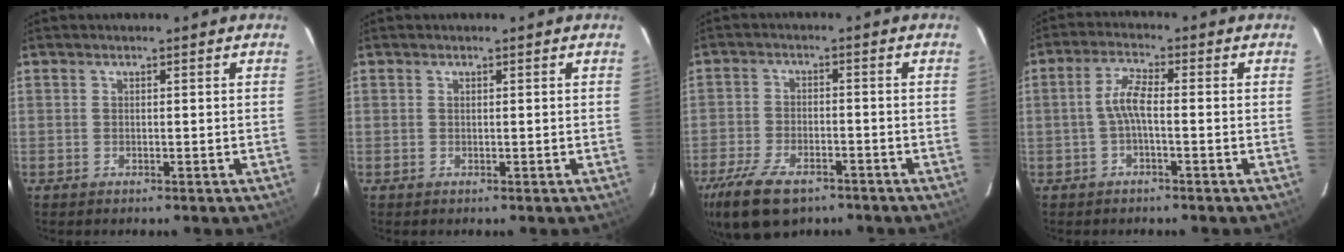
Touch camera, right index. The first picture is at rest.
{"total": 0.0}
{"total": 13.8, "force": [-9.2, 6.5, 7.9], "torque": [-0.193, -0.029, -0.162]}
{"total": 3.9, "force": [-0.9, 0.8, 3.7], "torque": [-0.082, 0.011, -0.018]}